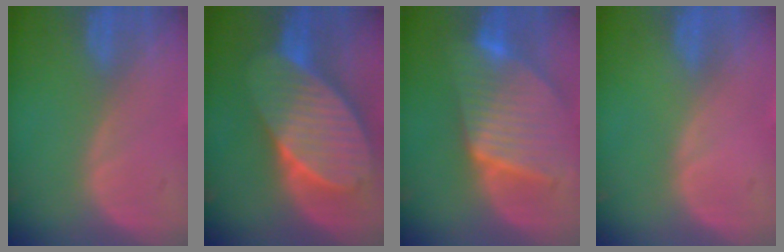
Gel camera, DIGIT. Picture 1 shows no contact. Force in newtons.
{"total": 10.9, "press": 10.9, "slide": 0.7}
{"total": 10.1, "press": 10.1, "slide": 0.8}
{"total": 0.0}